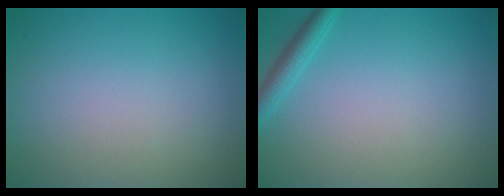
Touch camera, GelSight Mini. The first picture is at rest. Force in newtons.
{"total": 1.8, "press": 1.8, "slide": 0.1}